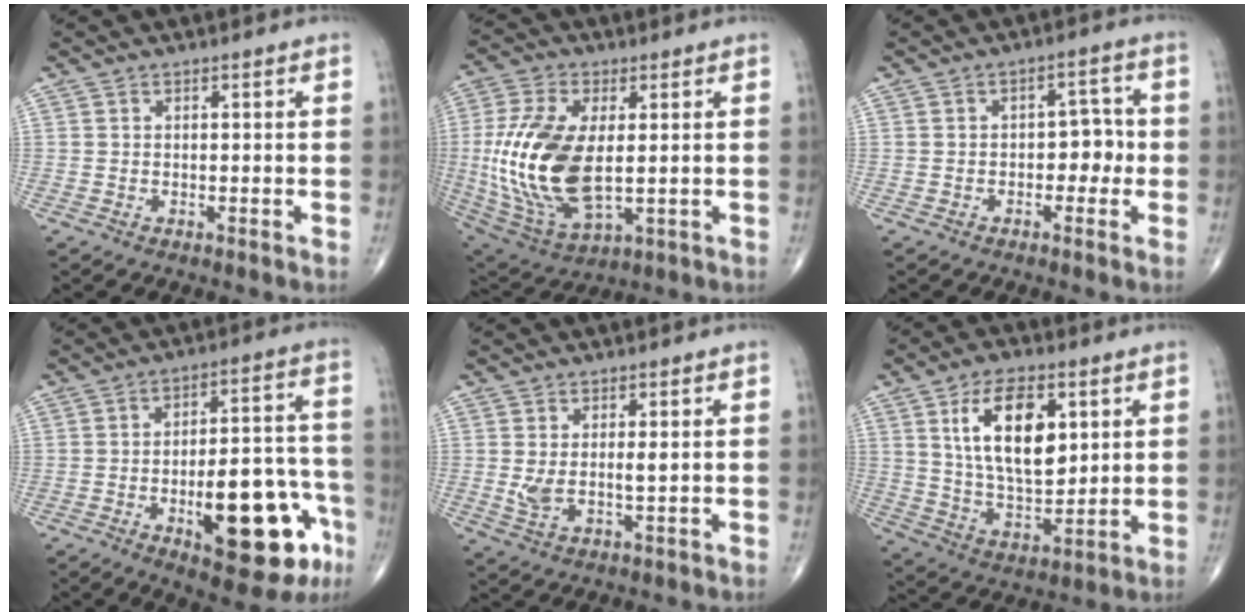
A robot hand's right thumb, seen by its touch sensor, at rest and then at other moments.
{"total": 20.0, "force": [0.3, 10.1, 17.2], "torque": [-0.373, -0.014, 0.018]}
{"total": 4.7, "force": [-0.9, 3.1, 3.4], "torque": [-0.018, 0.019, -0.020]}
{"total": 20.9, "force": [-7.9, 8.1, 17.6], "torque": [-0.197, 0.043, -0.093]}
{"total": 4.3, "force": [0.7, 1.6, 3.9], "torque": [-0.076, -0.010, 0.019]}
{"total": 15.5, "force": [5.1, 7.9, 12.3], "torque": [-0.192, -0.025, 0.101]}